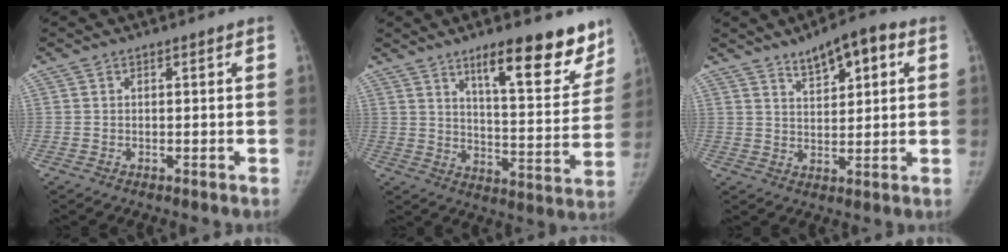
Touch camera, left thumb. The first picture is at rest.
{"total": 17.8, "force": [11.9, 4.9, 12.4], "torque": [-0.119, -0.076, 0.176]}
{"total": 8.3, "force": [4.4, 3.2, 6.2], "torque": [-0.072, -0.011, 0.068]}